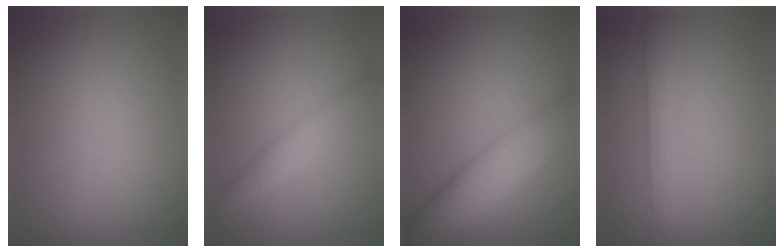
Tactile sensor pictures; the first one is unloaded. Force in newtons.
{"total": 2.9, "press": 2.9, "slide": 0.1}
{"total": 7.9, "press": 7.9, "slide": 0.3}
{"total": 2.2, "press": 2.2, "slide": 0.1}